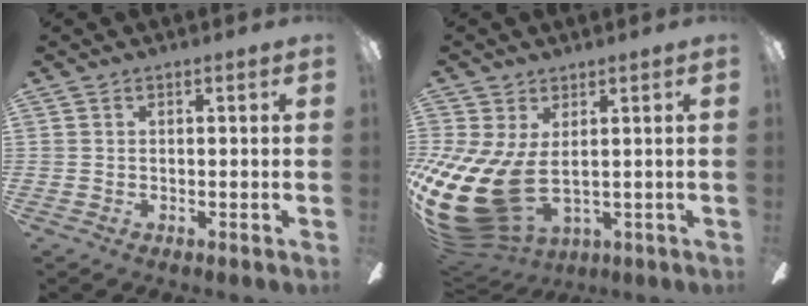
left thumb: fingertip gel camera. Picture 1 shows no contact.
{"total": 17.6, "force": [-2.8, 10.2, 14.0], "torque": [-0.317, -0.012, -0.040]}